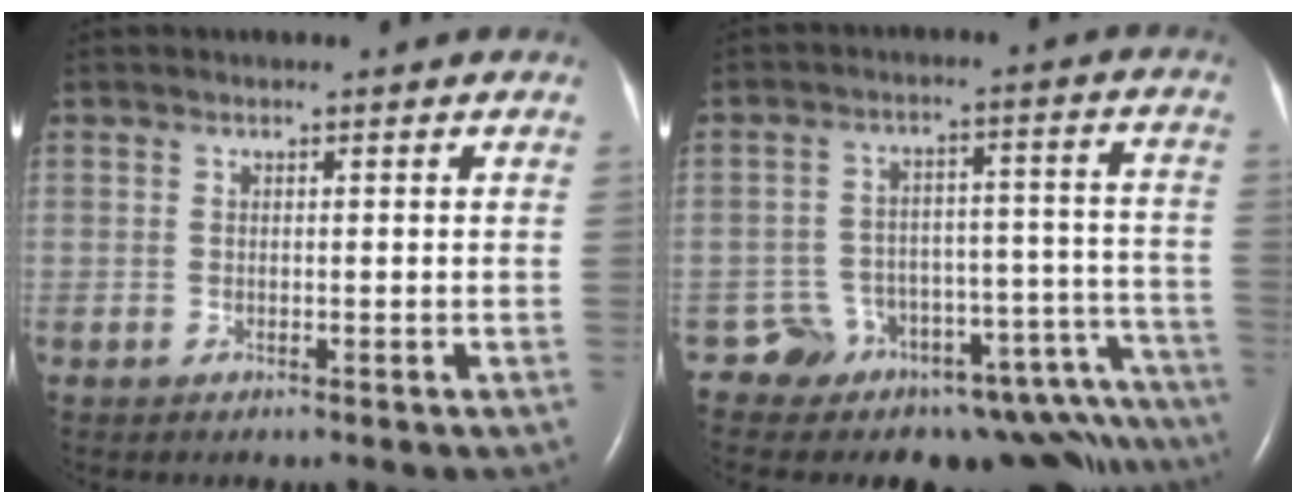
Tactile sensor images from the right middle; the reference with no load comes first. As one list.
[{"total": 15.9, "force": [-14.8, 4.3, 3.9], "torque": [0.020, 0.081, -0.190]}]